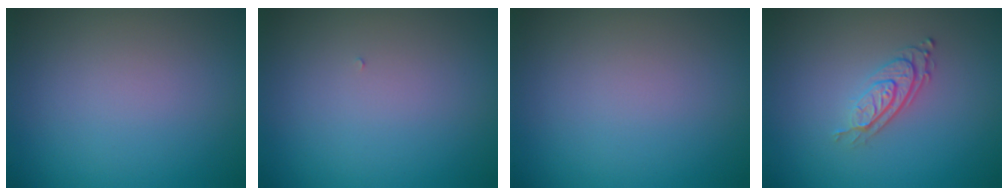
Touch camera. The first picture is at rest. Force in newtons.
{"total": 0.0}
{"total": 0.0}
{"total": 2.8, "press": 2.0, "slide": 2.0}